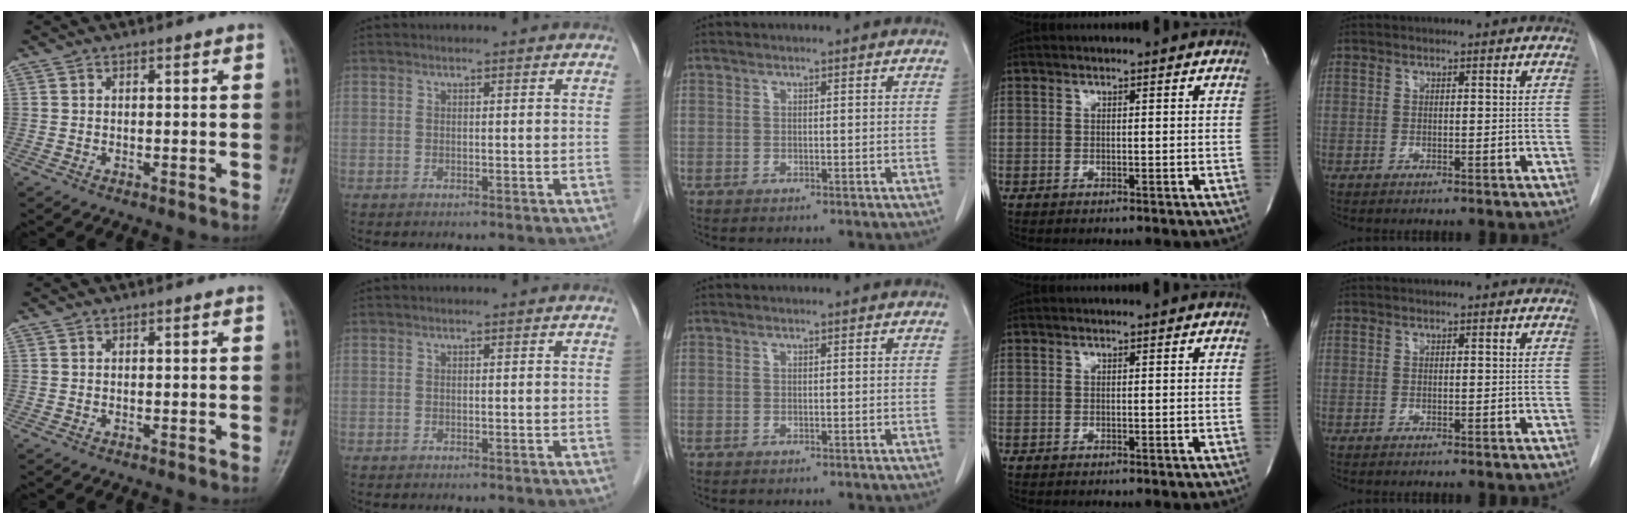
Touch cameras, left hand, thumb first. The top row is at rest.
{}